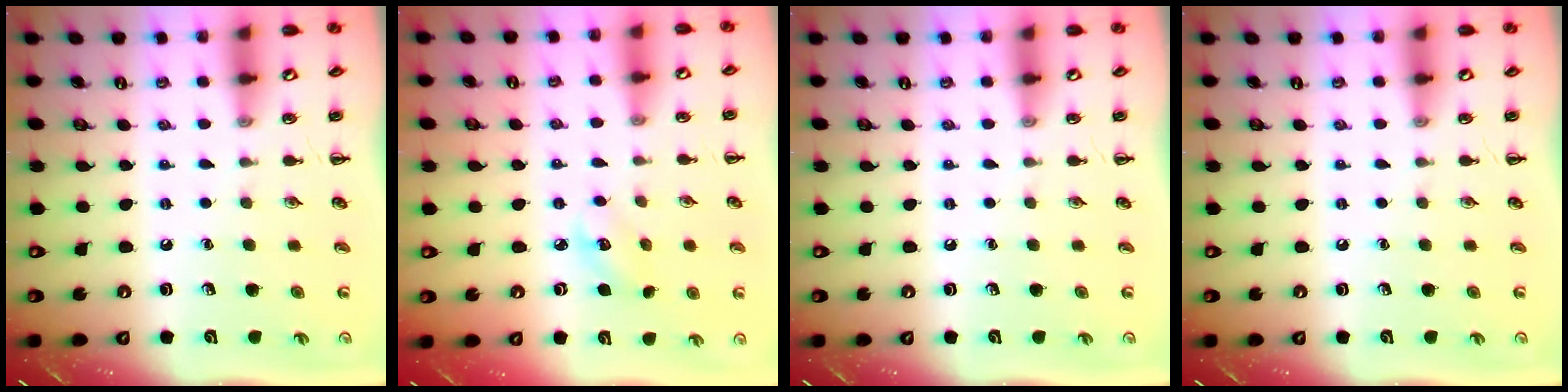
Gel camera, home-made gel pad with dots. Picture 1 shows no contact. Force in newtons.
{"total": 4.4, "press": 4.2, "slide": 1.2}
{"total": 0.0}
{"total": 0.0}